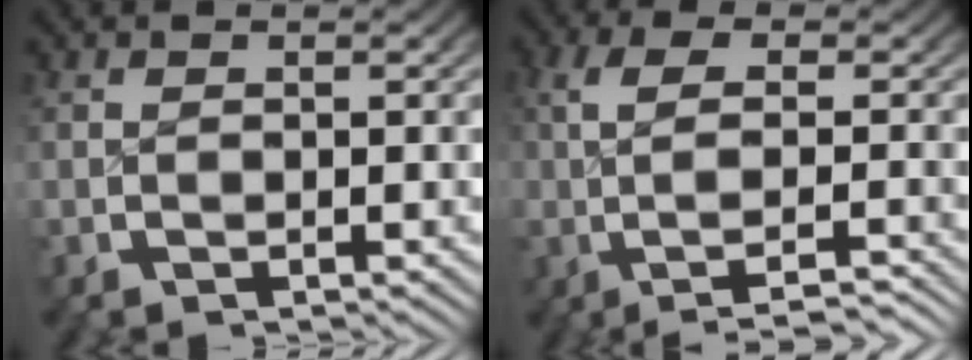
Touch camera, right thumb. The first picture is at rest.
{"total": 6.6, "force": [-0.9, 2.7, 6.0], "torque": [-0.109, -0.002, -0.013]}